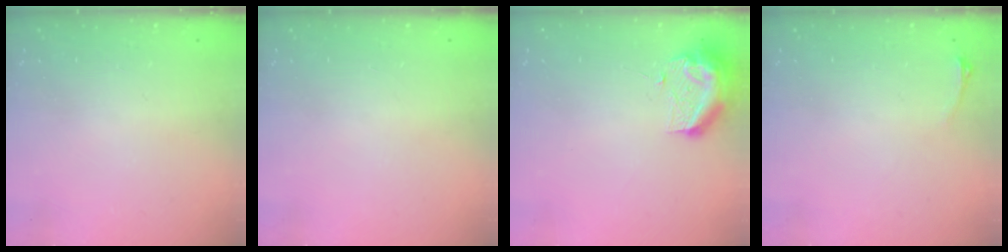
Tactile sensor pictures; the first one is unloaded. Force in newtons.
{"total": 0.0}
{"total": 11.1, "press": 11.0, "slide": 1.2}
{"total": 2.9, "press": 2.6, "slide": 1.5}